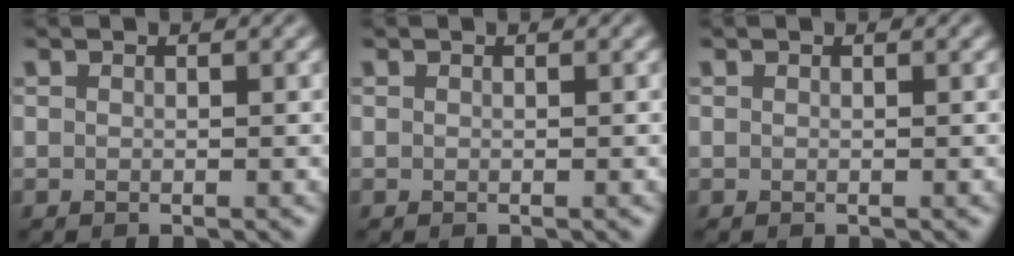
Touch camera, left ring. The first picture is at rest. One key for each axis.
{"total": 0.0}
{"total": 0.0}